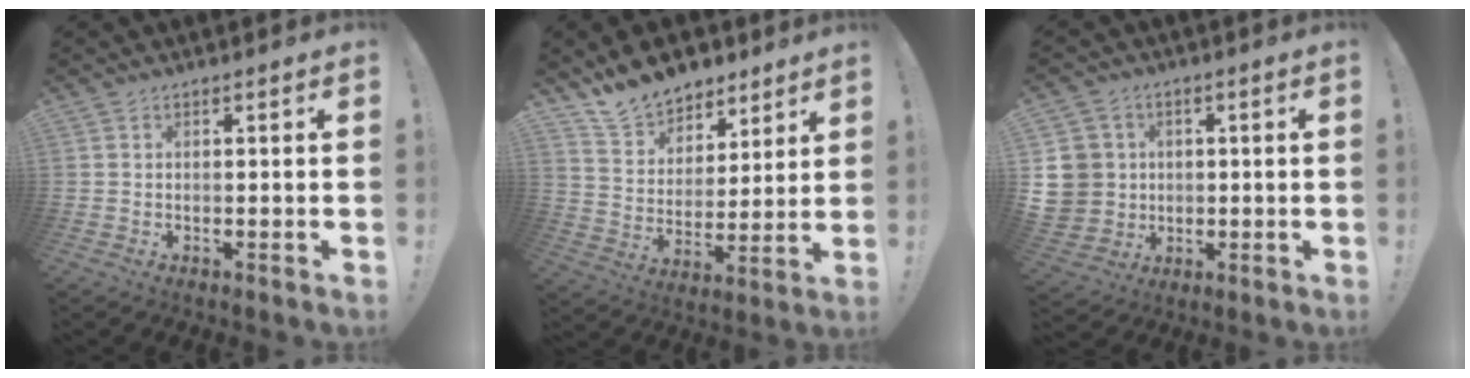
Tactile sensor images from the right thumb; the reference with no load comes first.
{"total": 13.5, "force": [11.6, 6.6, 2.5], "torque": [-0.053, -0.092, 0.221]}
{"total": 10.1, "force": [0.7, 9.6, 3.0], "torque": [-0.065, 0.000, 0.021]}